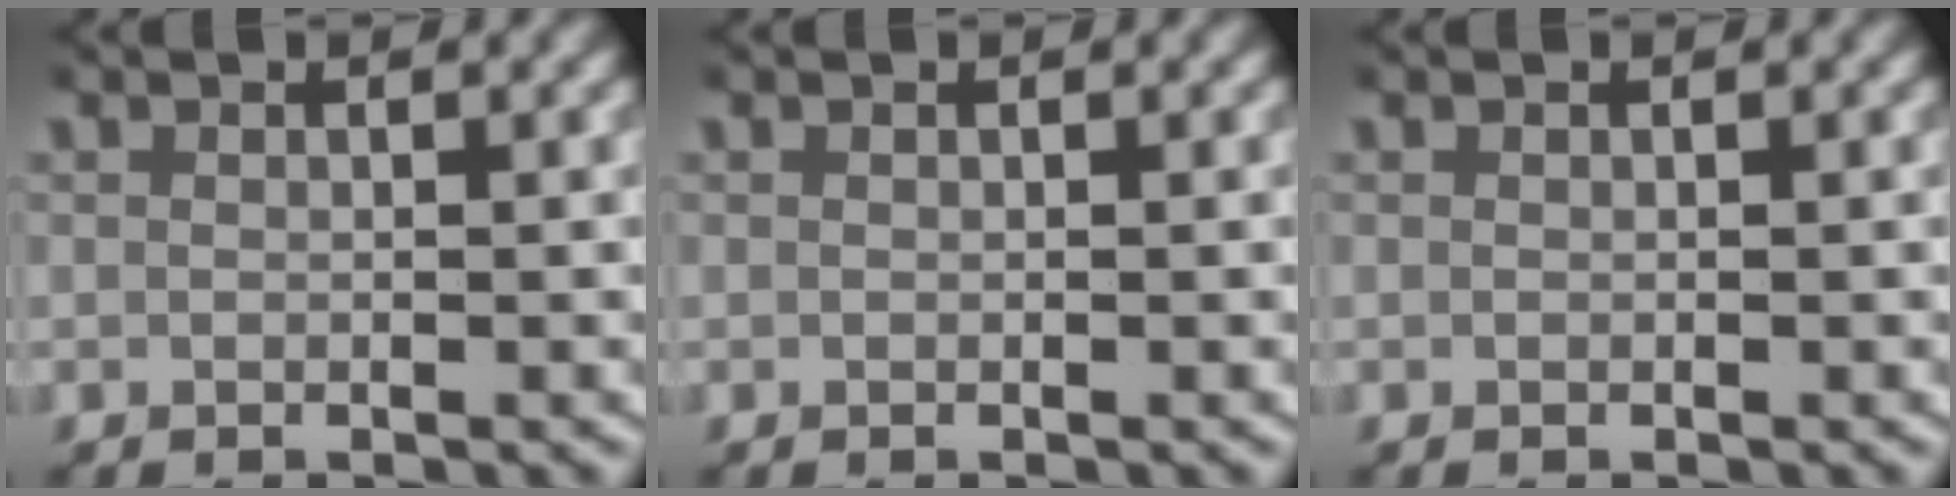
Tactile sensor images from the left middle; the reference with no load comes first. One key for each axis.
{"total": 0.0}
{"total": 0.0}